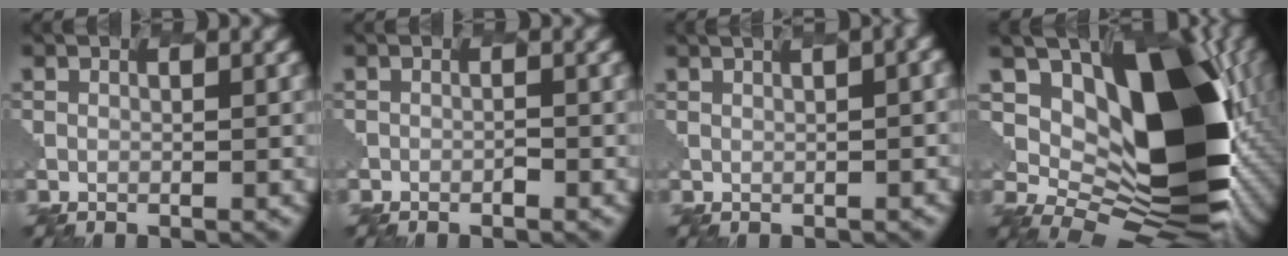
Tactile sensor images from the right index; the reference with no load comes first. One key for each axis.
{"total": 2.3, "fx": -1.3, "fy": -0.3, "fz": -1.8, "tx": -0.003, "ty": -0.006, "tz": -0.028}
{"total": 12.8, "fx": 3.6, "fy": 6.3, "fz": 10.6, "tx": -0.097, "ty": 0.067, "tz": 0.029}
{"total": 13.2, "fx": 2.5, "fy": 8.8, "fz": 9.5, "tx": -0.186, "ty": 0.008, "tz": 0.031}